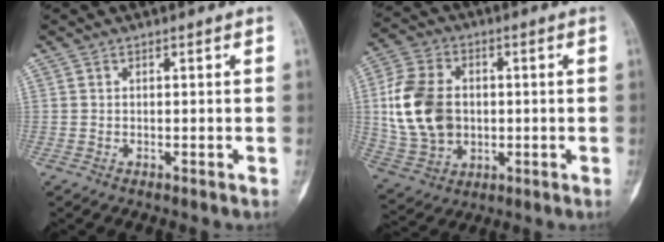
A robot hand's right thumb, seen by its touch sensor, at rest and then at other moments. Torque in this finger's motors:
{"motor_torque": [0.31, 1.75, 1.44, -0.03, 0.13]}